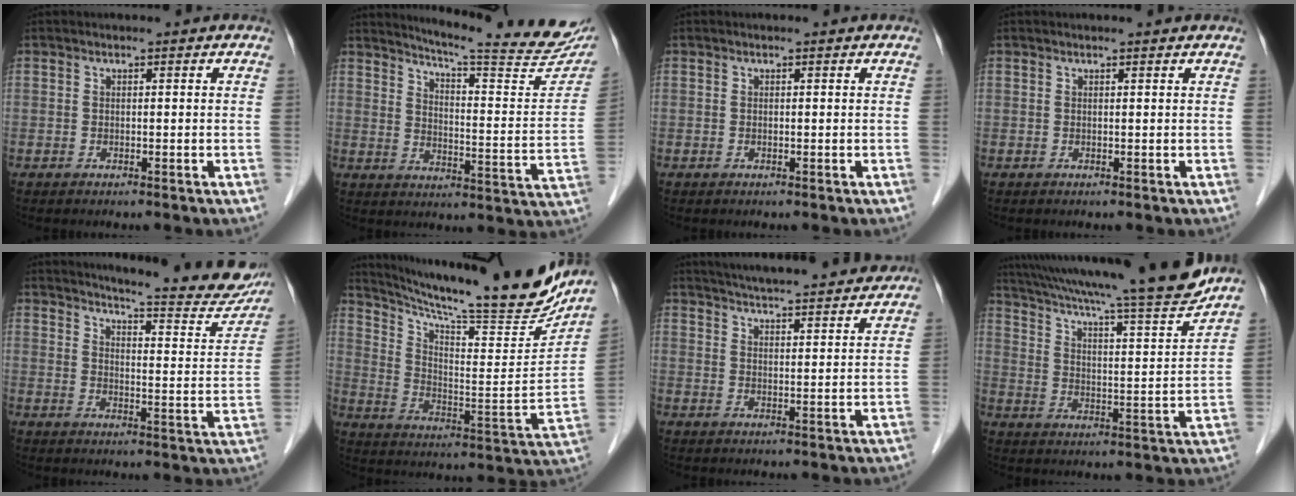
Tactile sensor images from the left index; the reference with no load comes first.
{"total": 22.0, "force": [19.9, 1.0, 9.5], "torque": [-0.136, -0.075, 0.243]}
{"total": 0.0}
{"total": 1.1, "force": [1.0, -0.1, 0.3], "torque": [-0.014, 0.002, 0.013]}
{"total": 19.1, "force": [17.6, 1.7, 7.2], "torque": [-0.094, -0.074, 0.205]}
{"total": 23.2, "force": [21.1, 0.8, 9.5], "torque": [-0.161, -0.077, 0.306]}
{"total": 17.5, "force": [16.2, 1.1, 6.6], "torque": [-0.106, 0.016, 0.220]}
{"total": 23.6, "force": [20.5, -0.2, 11.6], "torque": [-0.199, -0.021, 0.299]}